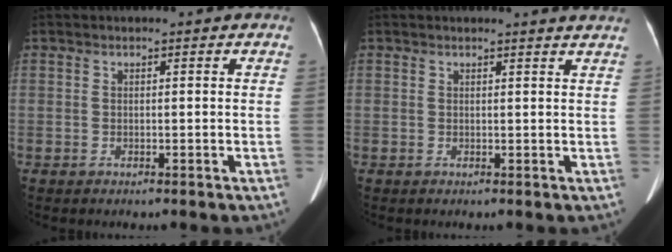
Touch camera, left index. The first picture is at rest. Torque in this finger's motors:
{"motor_torque": [0.32, -0.14, -0.05, 0.02]}